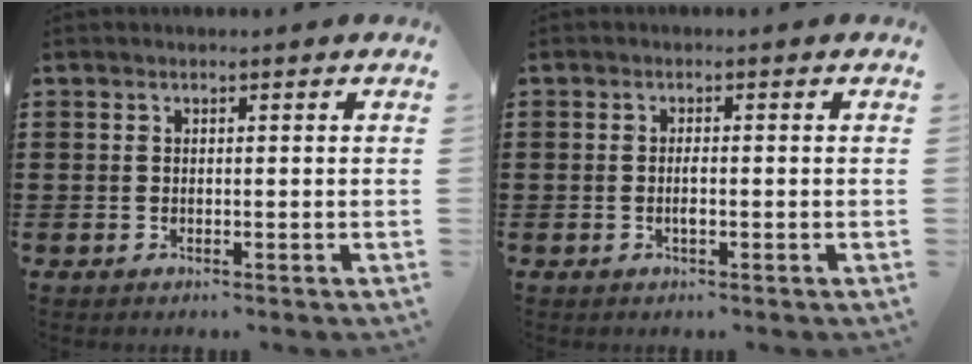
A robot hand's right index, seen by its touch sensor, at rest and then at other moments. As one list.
[{"total": 1.5, "force": [-0.4, 0.4, 1.4], "torque": [-0.026, 0.002, -0.008]}]